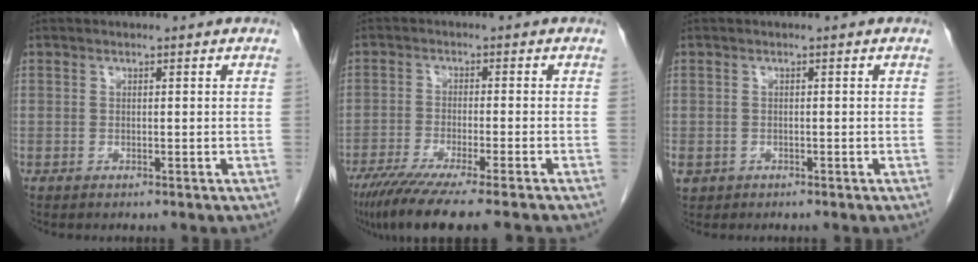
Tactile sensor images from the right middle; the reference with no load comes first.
{"total": 12.9, "force": [-10.4, -0.3, 7.6], "torque": [-0.107, -0.039, -0.165]}
{"total": 2.3, "force": [-1.2, 1.9, 0.6], "torque": [-0.012, 0.001, -0.016]}